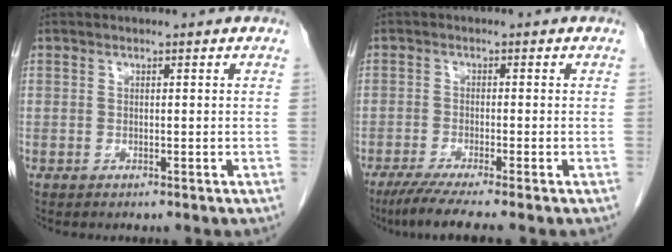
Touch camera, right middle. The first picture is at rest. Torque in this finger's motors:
{"motor_torque": [0.63, -0.43, 0.16, 0.06]}